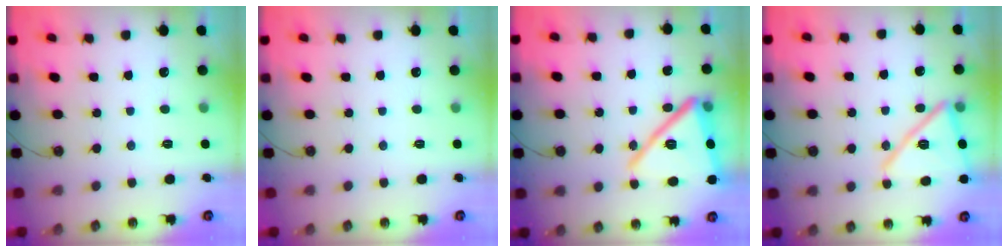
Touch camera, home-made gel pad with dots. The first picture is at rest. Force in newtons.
{"total": 0.0}
{"total": 22.1, "press": 20.7, "slide": 7.6}
{"total": 17.1, "press": 17.0, "slide": 1.0}